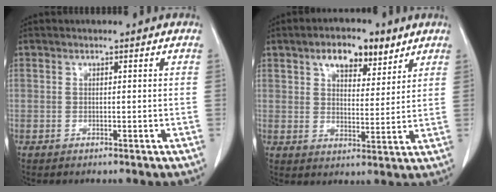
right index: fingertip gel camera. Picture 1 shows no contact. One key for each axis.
{"total": 8.1, "fx": 5.0, "fy": 3.9, "fz": 5.1, "tx": -0.078, "ty": 0.009, "tz": 0.080}